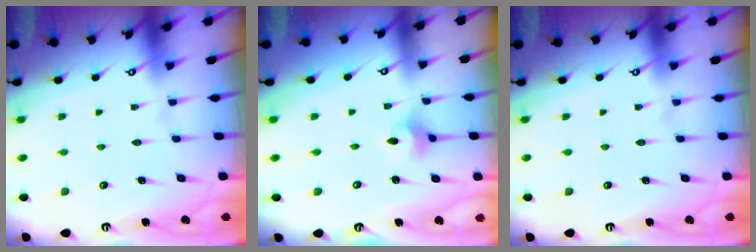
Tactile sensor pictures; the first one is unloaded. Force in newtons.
{"total": 3.3, "press": 3.2, "slide": 0.7}
{"total": 0.0}